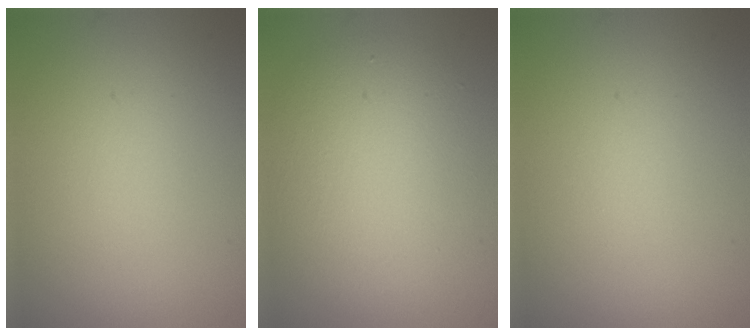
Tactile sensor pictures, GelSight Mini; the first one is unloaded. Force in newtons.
{"total": 5.6, "press": 5.6, "slide": 0.6}
{"total": 0.0}